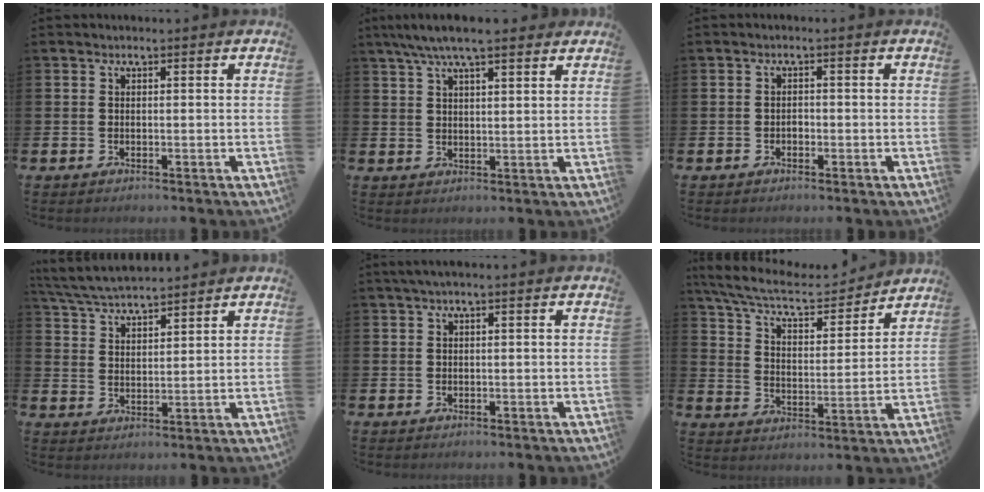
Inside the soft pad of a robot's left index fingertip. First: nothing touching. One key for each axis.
{"total": 6.7, "fx": 5.7, "fy": 1.3, "fz": 3.3, "tx": -0.075, "ty": -0.009, "tz": 0.103}
{"total": 0.9, "fx": -0.4, "fy": 0.7, "fz": 0.4, "tx": -0.003, "ty": 0.000, "tz": -0.010}
{"total": 5.2, "fx": 5.1, "fy": 0.5, "fz": 0.9, "tx": -0.039, "ty": -0.025, "tz": 0.092}
{"total": 0.9, "fx": 0.3, "fy": 0.0, "fz": 0.9, "tx": -0.022, "ty": 0.004, "tz": 0.006}
{"total": 8.1, "fx": 7.1, "fy": 2.3, "fz": 3.0, "tx": -0.086, "ty": -0.049, "tz": 0.118}